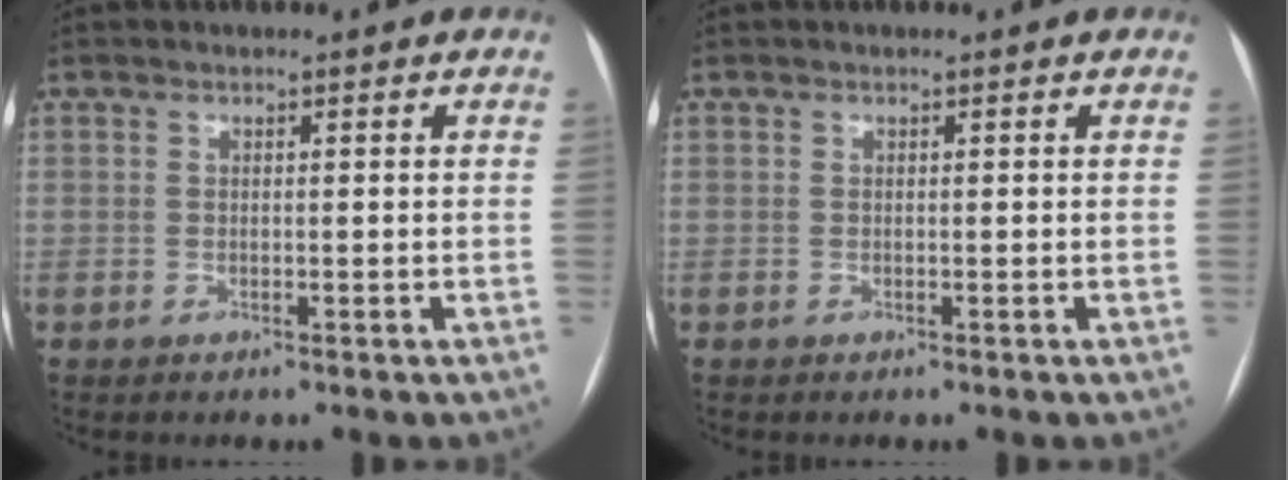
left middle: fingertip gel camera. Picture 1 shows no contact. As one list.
[{"total": 0.0}]